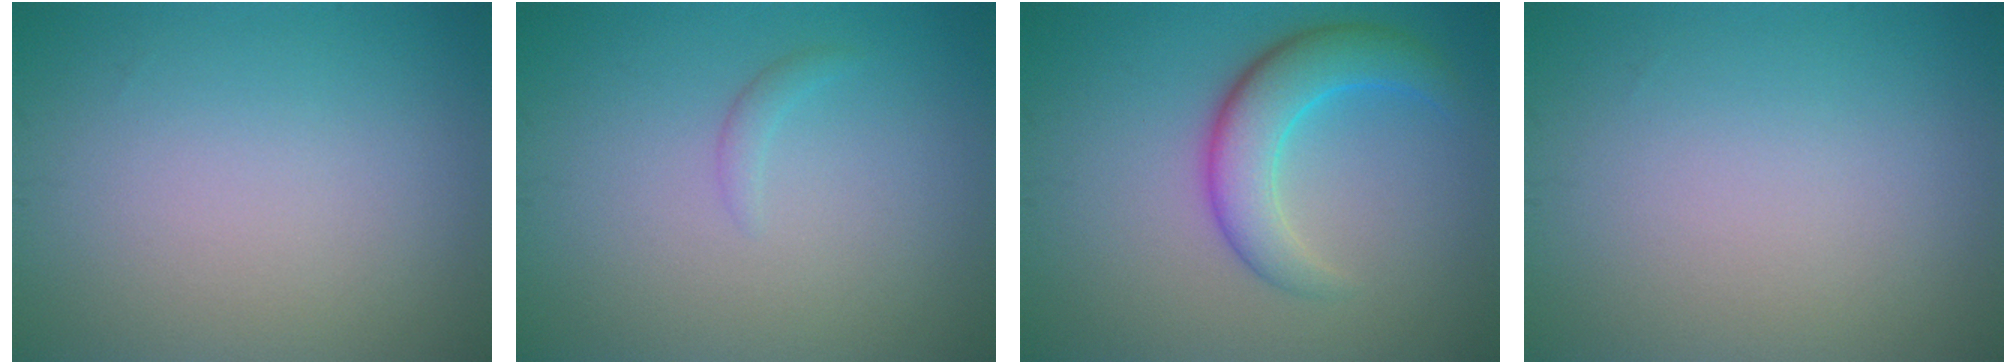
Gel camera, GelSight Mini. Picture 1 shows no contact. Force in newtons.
{"total": 0.8, "press": 0.8, "slide": 0.0}
{"total": 5.1, "press": 5.1, "slide": 0.2}
{"total": 0.0}